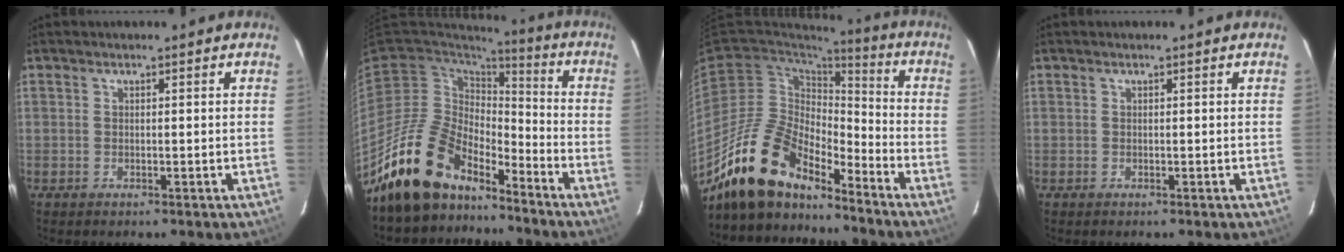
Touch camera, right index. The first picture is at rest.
{"total": 15.8, "force": [-13.0, 6.9, 5.7], "torque": [-0.120, 0.012, -0.231]}
{"total": 17.2, "force": [-14.4, 5.9, 7.3], "torque": [-0.145, 0.002, -0.268]}
{"total": 0.0}